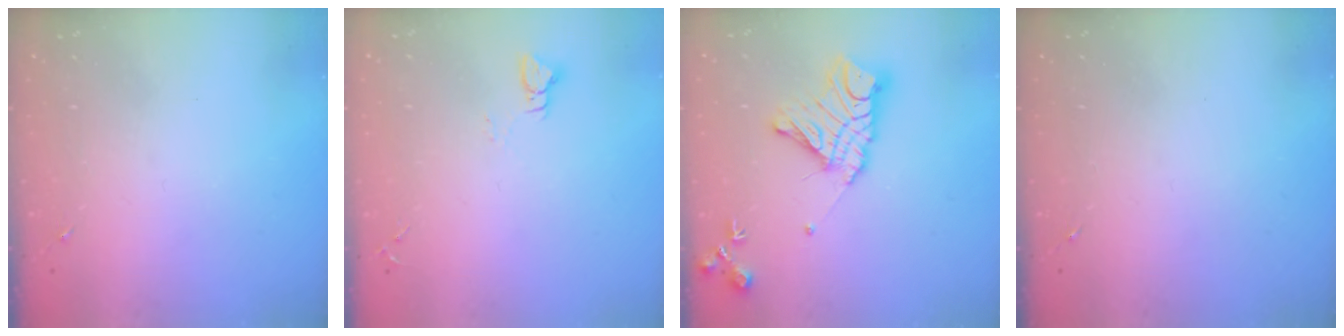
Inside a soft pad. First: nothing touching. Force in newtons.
{"total": 2.9, "press": 2.9, "slide": 0.3}
{"total": 15.8, "press": 15.7, "slide": 1.4}
{"total": 0.0}